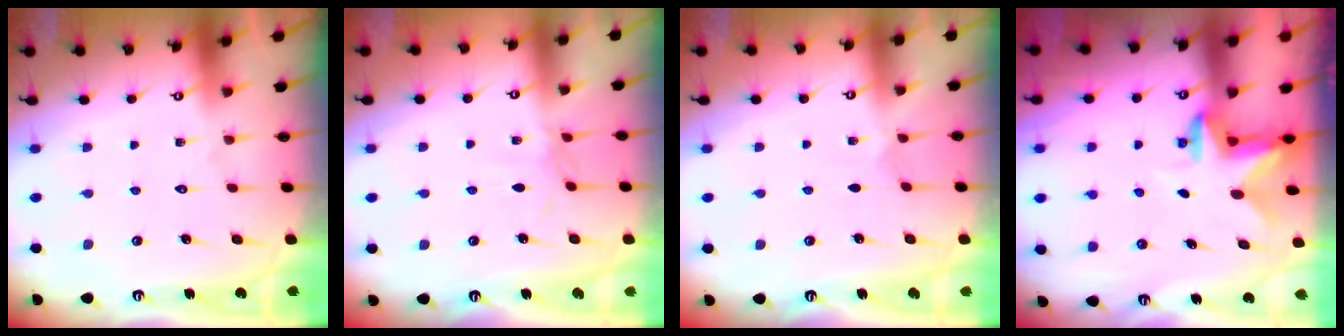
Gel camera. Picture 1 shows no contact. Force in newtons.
{"total": 2.3, "press": 2.3, "slide": 0.5}
{"total": 1.1, "press": 1.0, "slide": 0.2}
{"total": 2.9, "press": 2.8, "slide": 0.6}